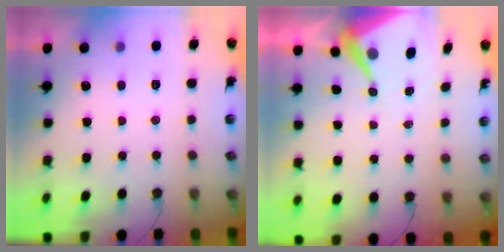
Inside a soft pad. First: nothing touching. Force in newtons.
{"total": 7.5, "press": 7.4, "slide": 0.7}